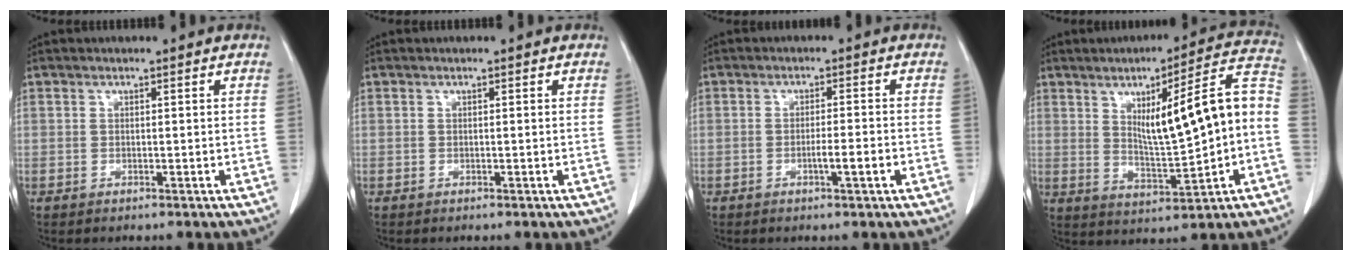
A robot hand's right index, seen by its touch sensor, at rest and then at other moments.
{"total": 0.0}
{"total": 3.1, "force": [-1.2, 0.0, 2.9], "torque": [-0.047, -0.001, -0.020]}
{"total": 15.0, "force": [0.3, 1.5, 15.0], "torque": [-0.212, 0.022, 0.013]}